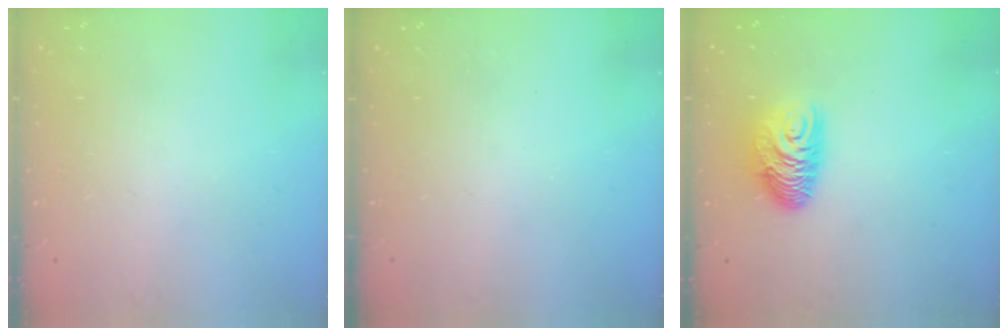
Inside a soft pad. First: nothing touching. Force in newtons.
{"total": 0.0}
{"total": 9.9, "press": 9.9, "slide": 0.4}